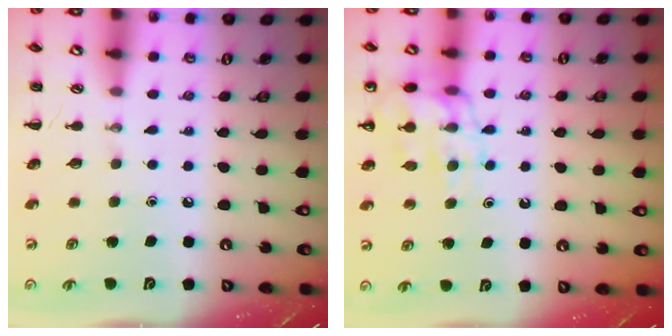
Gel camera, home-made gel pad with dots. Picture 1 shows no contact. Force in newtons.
{"total": 14.9, "press": 14.7, "slide": 2.6}